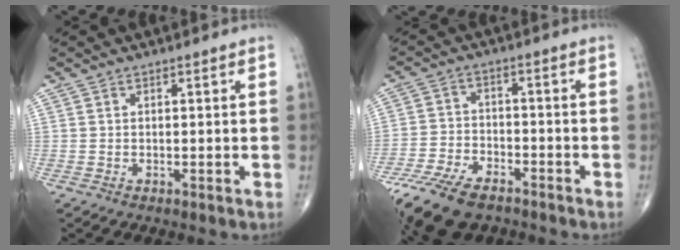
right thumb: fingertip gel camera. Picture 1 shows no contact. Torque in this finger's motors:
{"motor_torque": [1.92, 0.42, 0.65, -1.23, 0.13]}